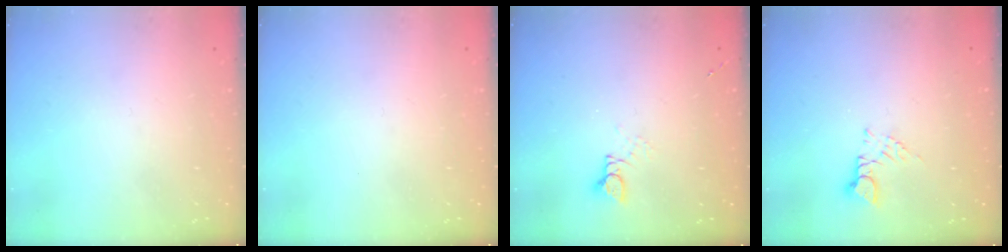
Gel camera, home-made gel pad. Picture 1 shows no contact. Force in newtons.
{"total": 0.0}
{"total": 2.4, "press": 2.4, "slide": 0.3}
{"total": 3.0, "press": 3.0, "slide": 0.4}